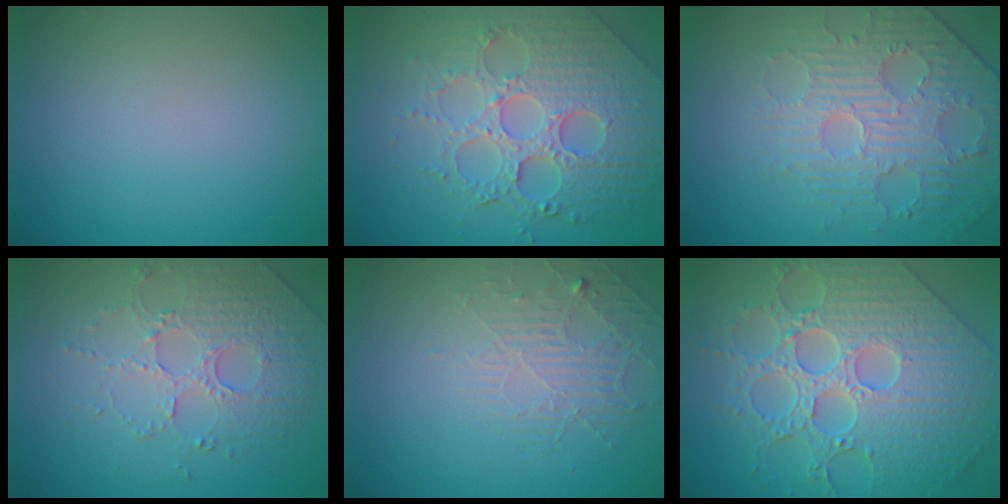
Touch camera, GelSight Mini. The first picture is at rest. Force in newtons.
{"total": 8.2, "press": 6.0, "slide": 5.5}
{"total": 4.4, "press": 4.3, "slide": 1.2}
{"total": 5.1, "press": 3.5, "slide": 3.7}
{"total": 2.2, "press": 1.4, "slide": 1.7}
{"total": 9.4, "press": 7.1, "slide": 6.1}